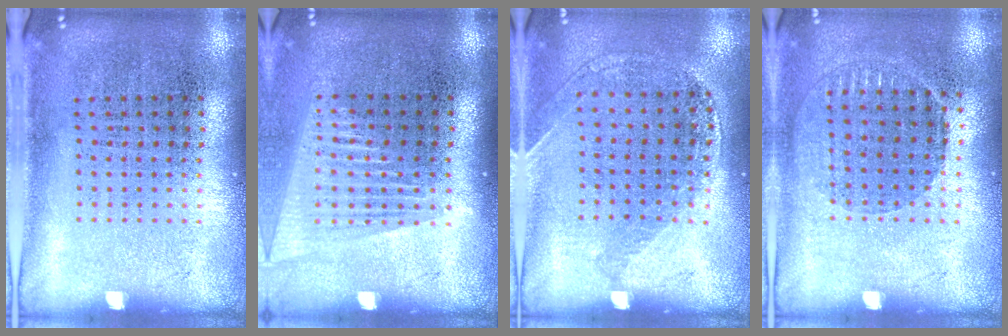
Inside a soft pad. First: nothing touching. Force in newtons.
{"total": 1.6, "press": 1.4, "slide": 0.8}
{"total": 1.2, "press": 1.2, "slide": 0.2}
{"total": 0.9, "press": 0.8, "slide": 0.4}